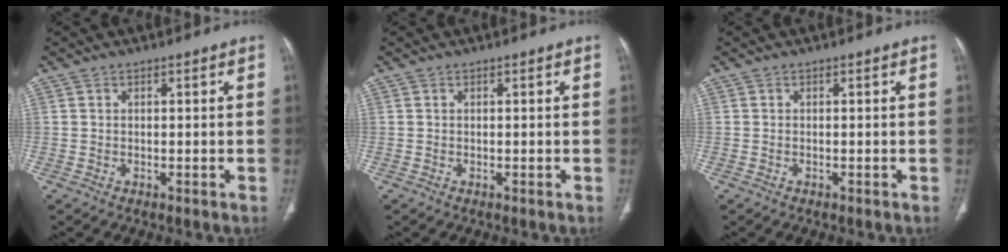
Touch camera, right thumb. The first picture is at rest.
{"total": 0.0}
{"total": 0.0}